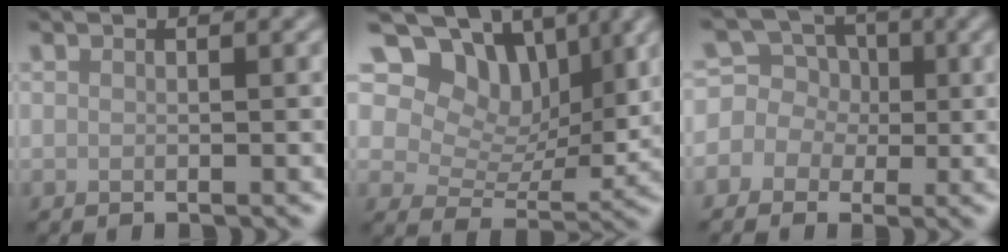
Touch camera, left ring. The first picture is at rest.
{"total": 9.8, "force": [5.4, 6.1, 5.5], "torque": [-0.084, -0.003, 0.077]}
{"total": 5.5, "force": [0.7, 5.1, 2.0], "torque": [-0.026, 0.030, -0.030]}